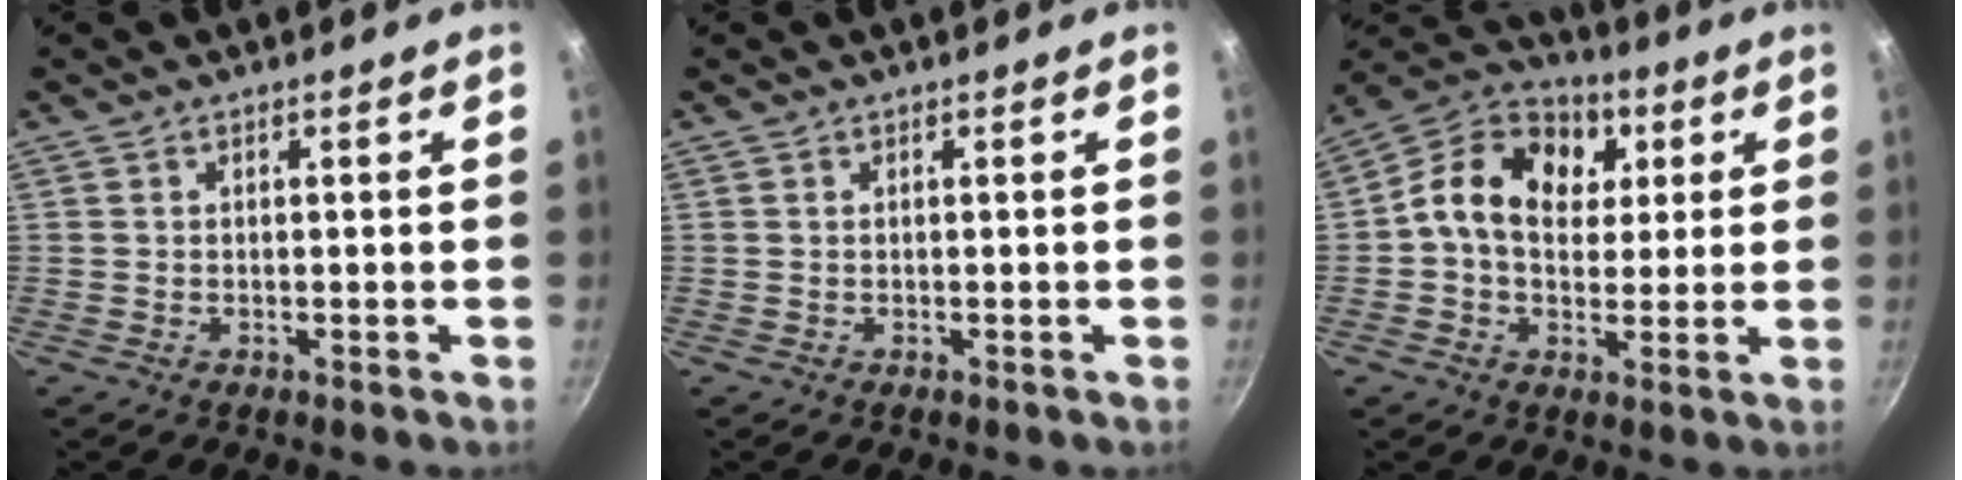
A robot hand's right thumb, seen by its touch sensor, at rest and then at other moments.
{"total": 0.0}
{"total": 15.7, "force": [3.5, 11.8, 9.8], "torque": [-0.136, 0.012, 0.038]}